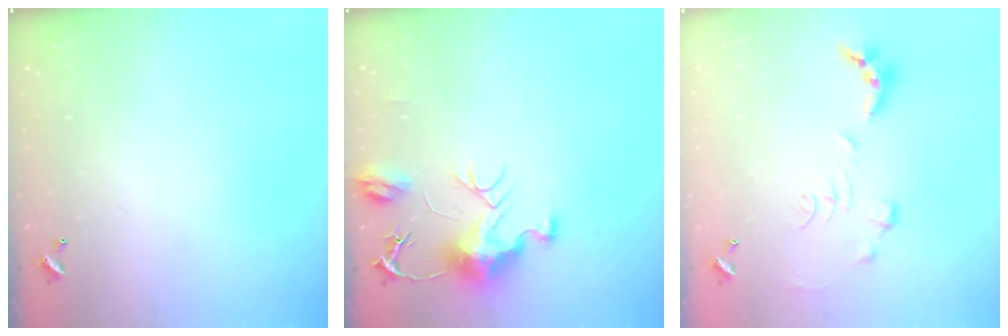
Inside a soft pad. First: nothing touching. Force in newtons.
{"total": 9.2, "press": 9.2, "slide": 1.0}
{"total": 1.1, "press": 1.0, "slide": 0.4}